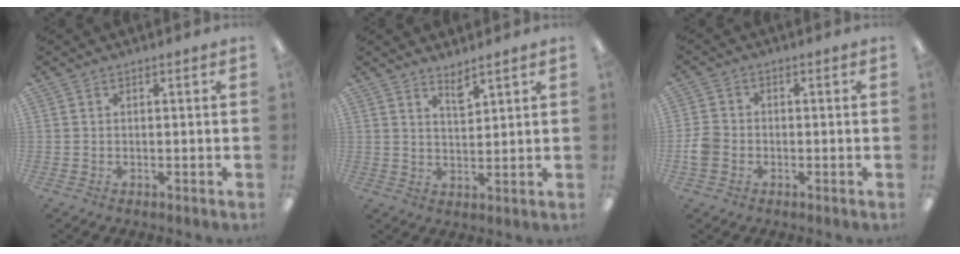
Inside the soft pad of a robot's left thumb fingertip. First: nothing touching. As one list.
[{"total": 3.8, "force": [3.5, 0.6, 1.5], "torque": [-0.020, -0.021, 0.059]}, {"total": 4.5, "force": [-1.4, 3.7, 2.1], "torque": [-0.039, 0.011, -0.024]}]